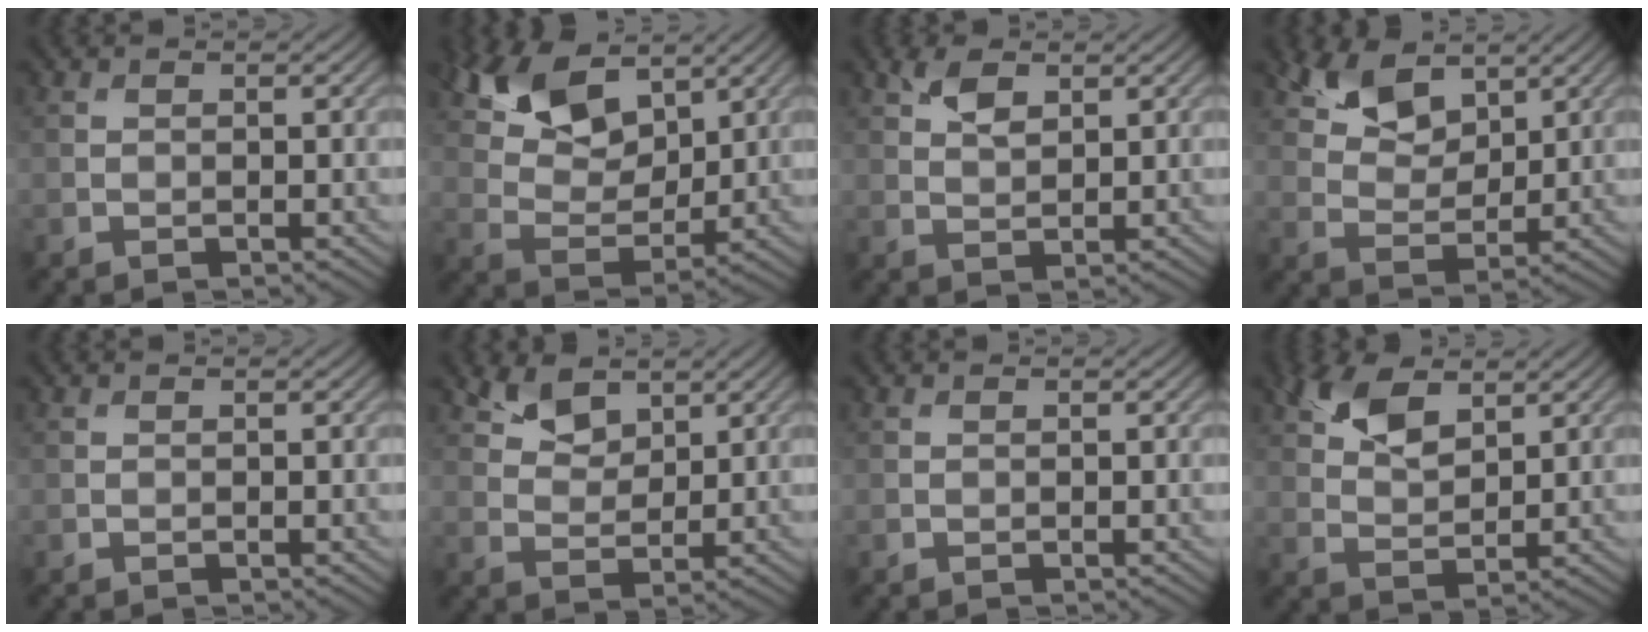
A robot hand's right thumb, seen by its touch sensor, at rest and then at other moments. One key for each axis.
{"total": 10.8, "fx": 6.5, "fy": 5.8, "fz": 6.5, "tx": -0.153, "ty": 0.007, "tz": 0.122}
{"total": 3.0, "fx": 1.7, "fy": 1.5, "fz": 2.0, "tx": -0.045, "ty": 0.000, "tz": 0.035}
{"total": 7.1, "fx": 4.6, "fy": 3.8, "fz": 3.8, "tx": -0.084, "ty": -0.002, "tz": 0.087}
{"total": 0.0}
{"total": 4.3, "fx": 3.0, "fy": 2.4, "fz": 2.0, "tx": -0.047, "ty": -0.004, "tz": 0.059}
{"total": 0.0}
{"total": 6.5, "fx": 3.7, "fy": 3.3, "fz": 4.3, "tx": -0.097, "ty": 0.004, "tz": 0.073}